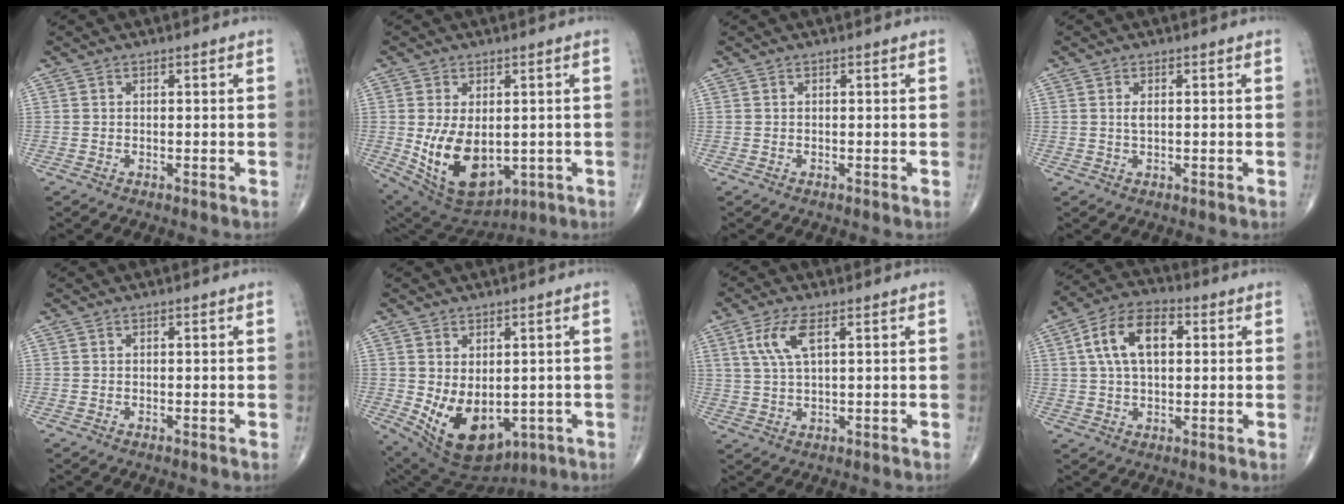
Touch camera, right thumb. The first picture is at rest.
{"total": 14.6, "force": [-1.6, 9.0, 11.4], "torque": [-0.184, -0.011, 0.006]}
{"total": 0.0}
{"total": 1.4, "force": [0.2, 0.6, 1.2], "torque": [-0.025, 0.002, 0.008]}
{"total": 0.0}
{"total": 13.3, "force": [-2.2, 8.5, 10.0], "torque": [-0.150, -0.008, -0.004]}
{"total": 6.4, "force": [2.5, 2.3, 5.4], "torque": [-0.123, -0.001, 0.055]}
{"total": 11.8, "force": [2.7, 6.8, 9.3], "torque": [-0.159, 0.020, 0.042]}